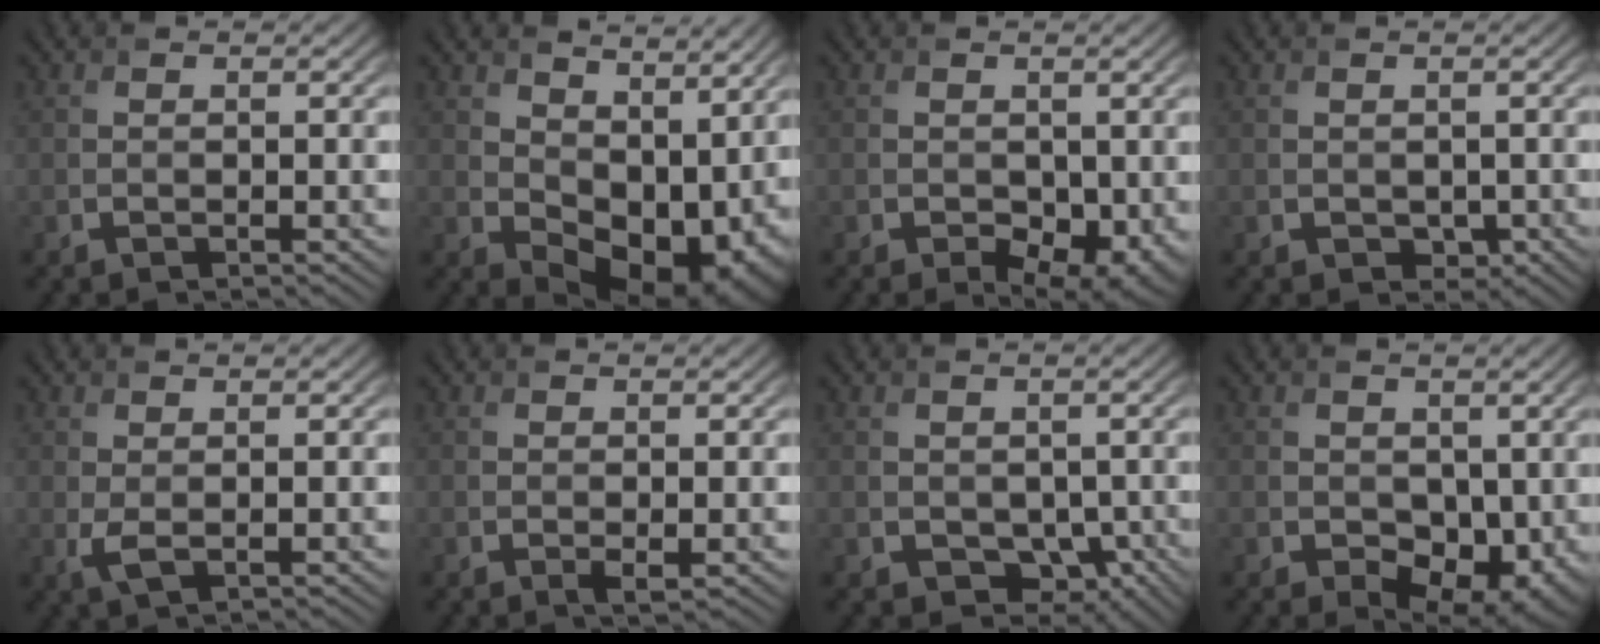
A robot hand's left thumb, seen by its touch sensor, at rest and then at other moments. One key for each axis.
{"total": 11.5, "fx": 3.0, "fy": 7.3, "fz": 8.3, "tx": -0.138, "ty": -0.025, "tz": 0.072}
{"total": 4.5, "fx": -1.1, "fy": 2.8, "fz": 3.4, "tx": -0.052, "ty": -0.018, "tz": -0.016}
{"total": 1.3, "fx": -0.3, "fy": 1.0, "fz": 0.7, "tx": -0.016, "ty": -0.011, "tz": -0.002}
{"total": 1.8, "fx": 0.2, "fy": 0.7, "fz": 1.7, "tx": -0.045, "ty": -0.003, "tz": 0.008}
{"total": 0.9, "fx": 0.0, "fy": 0.3, "fz": 0.9, "tx": -0.017, "ty": -0.007, "tz": -0.001}
{"total": 3.9, "fx": -0.8, "fy": 3.2, "fz": 2.2, "tx": -0.045, "ty": -0.023, "tz": -0.008}
{"total": 6.2, "fx": -0.3, "fy": 4.4, "fz": 4.4, "tx": -0.076, "ty": -0.026, "tz": 0.000}